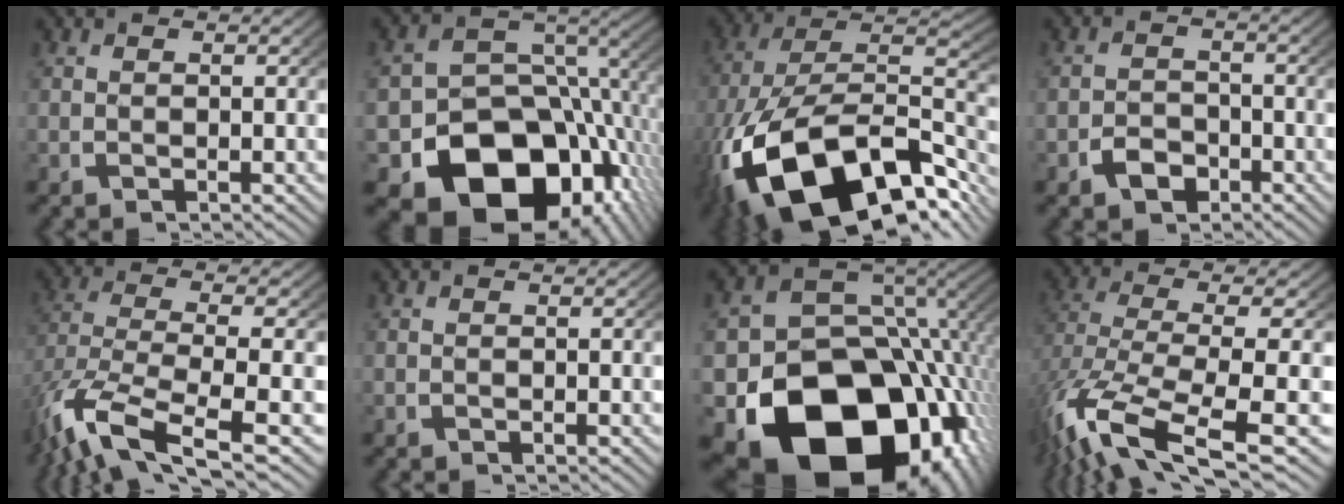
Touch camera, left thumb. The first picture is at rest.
{"total": 18.9, "force": [-6.0, 13.6, 11.8], "torque": [-0.208, -0.067, -0.078]}
{"total": 21.8, "force": [-6.6, 13.2, 16.1], "torque": [-0.307, -0.080, -0.063]}
{"total": 2.5, "force": [-1.5, 1.9, 0.8], "torque": [-0.016, -0.008, -0.023]}
{"total": 9.1, "force": [-2.9, 4.6, 7.3], "torque": [-0.185, -0.038, -0.027]}
{"total": 0.0}
{"total": 24.6, "force": [-7.4, 16.2, 17.0], "torque": [-0.310, -0.098, -0.071]}
{"total": 11.1, "force": [-3.1, 5.6, 9.1], "torque": [-0.227, -0.051, -0.017]}